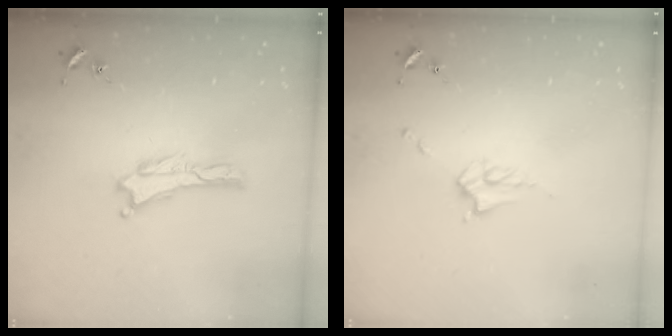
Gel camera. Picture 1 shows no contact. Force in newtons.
{"total": 2.9, "press": 2.9, "slide": 0.4}